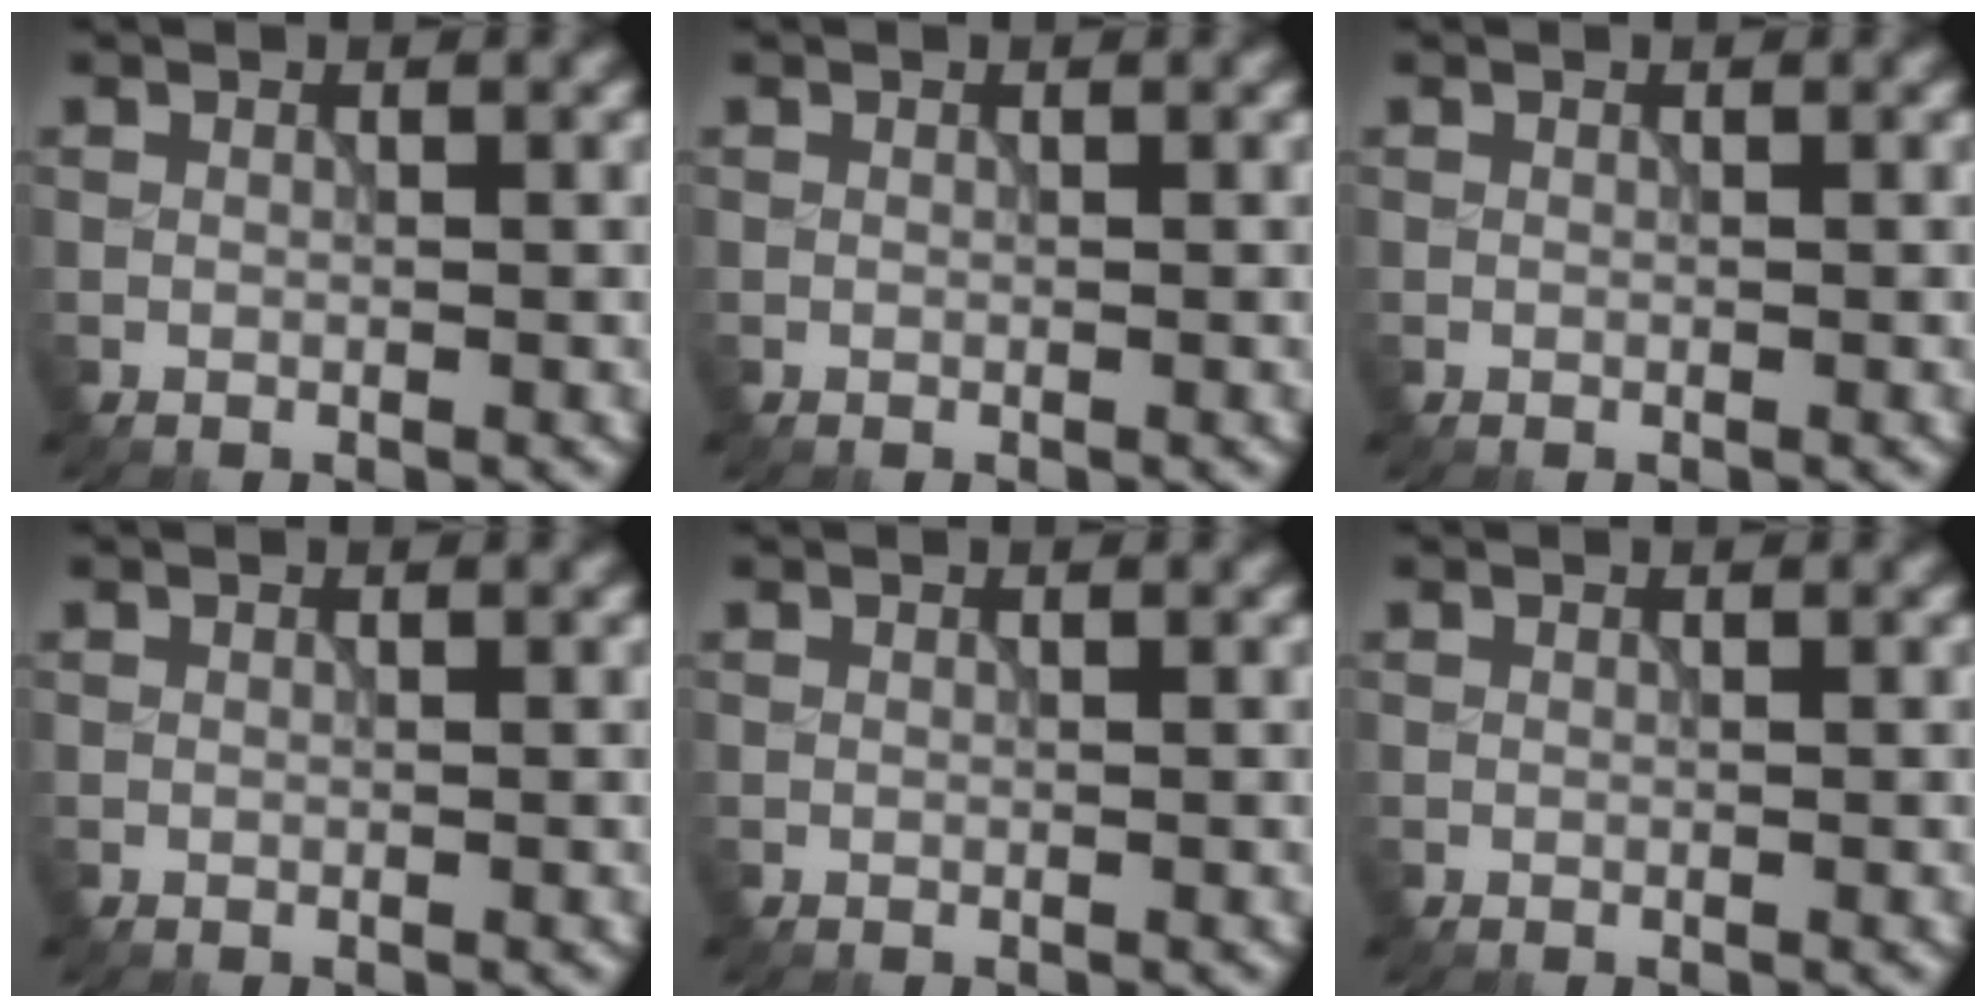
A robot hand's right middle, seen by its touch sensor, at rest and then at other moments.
{"total": 0.0}
{"total": 0.0}
{"total": 0.0}
{"total": 0.0}
{"total": 0.0}